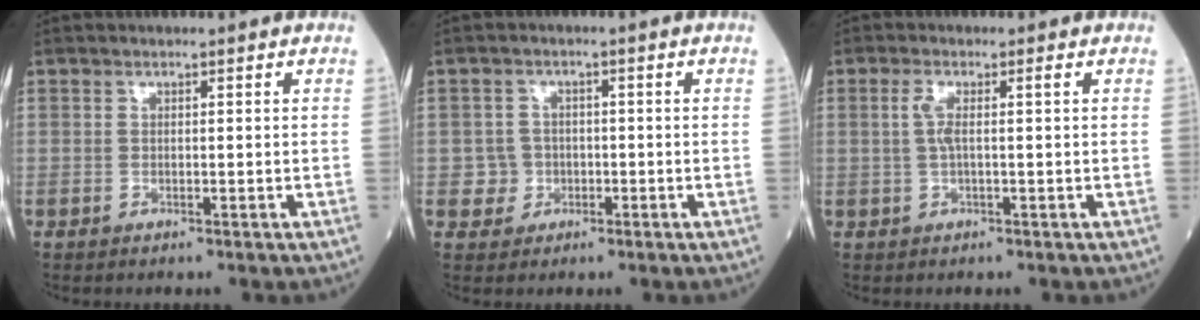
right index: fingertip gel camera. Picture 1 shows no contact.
{"total": 2.9, "force": [-0.3, 2.9, 0.0], "torque": [0.012, 0.011, -0.006]}
{"total": 2.5, "force": [0.3, 0.2, 2.5], "torque": [-0.058, 0.009, 0.006]}